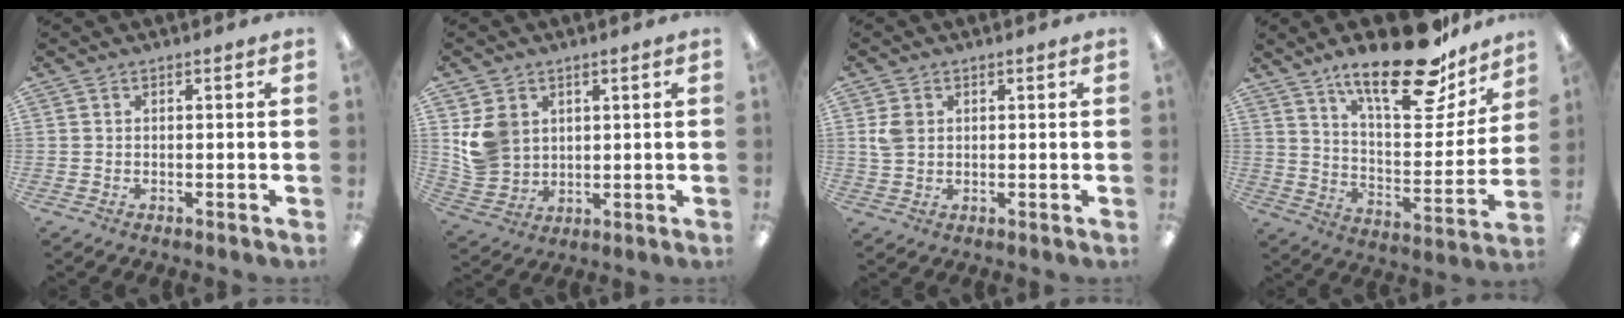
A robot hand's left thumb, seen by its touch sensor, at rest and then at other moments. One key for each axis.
{"total": 8.3, "fx": 3.0, "fy": 7.2, "fz": 2.8, "tx": -0.054, "ty": 0.000, "tz": 0.064}
{"total": 3.6, "fx": 1.1, "fy": 2.9, "fz": 1.9, "tx": -0.041, "ty": 0.006, "tz": 0.020}
{"total": 23.6, "fx": 17.2, "fy": 8.0, "fz": 14.0, "tx": -0.208, "ty": -0.113, "tz": 0.287}